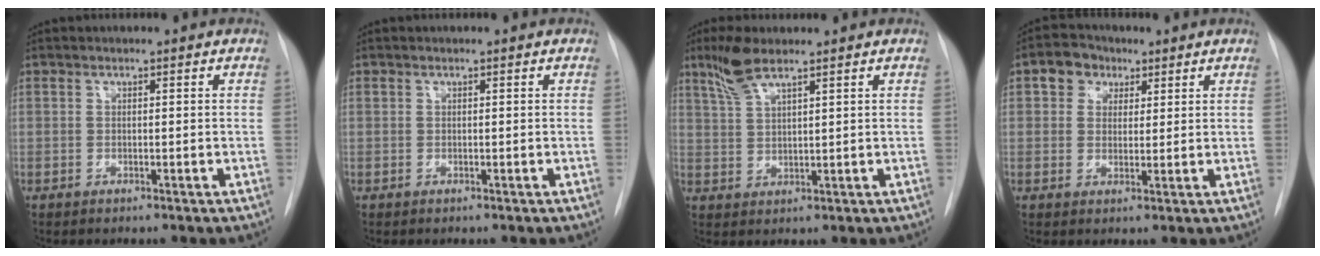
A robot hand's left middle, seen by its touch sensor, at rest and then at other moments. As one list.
[{"total": 0.0}, {"total": 5.5, "force": [4.1, 0.8, 3.6], "torque": [-0.081, 0.007, 0.083]}, {"total": 4.6, "force": [2.1, 3.8, 1.6], "torque": [-0.028, 0.018, 0.036]}]